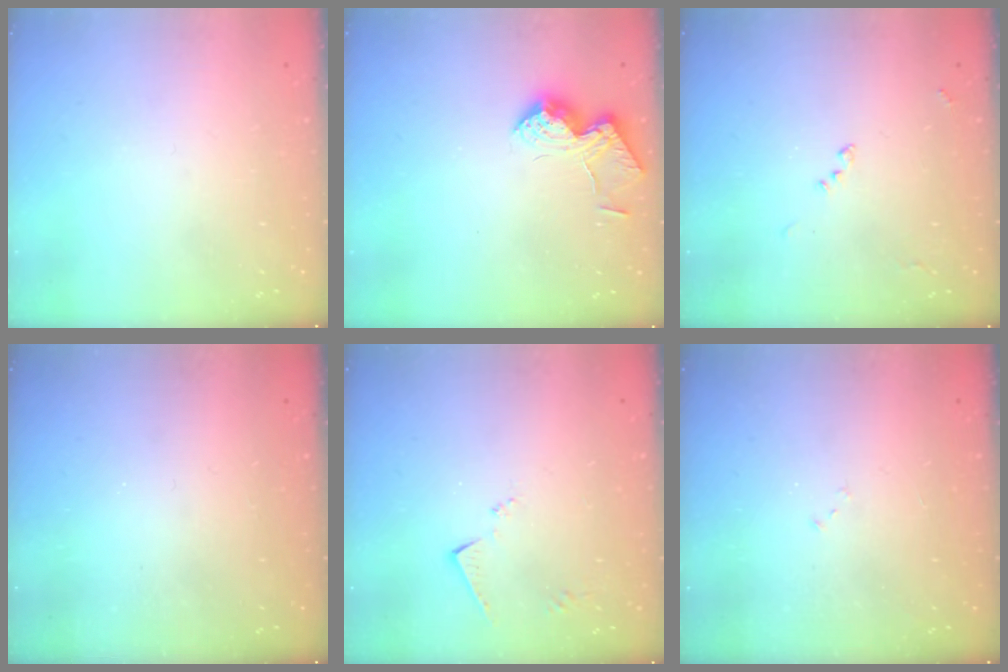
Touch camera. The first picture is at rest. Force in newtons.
{"total": 12.5, "press": 12.5, "slide": 0.7}
{"total": 8.6, "press": 8.6, "slide": 0.7}
{"total": 0.9, "press": 0.9, "slide": 0.3}
{"total": 6.2, "press": 6.2, "slide": 0.1}
{"total": 7.8, "press": 7.7, "slide": 0.7}